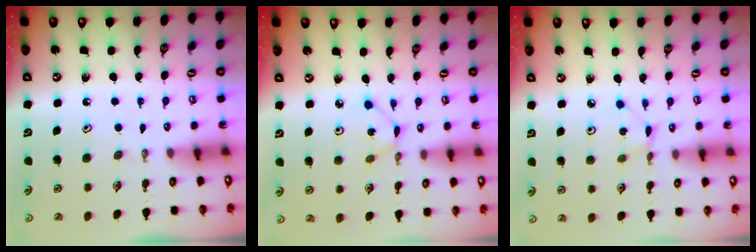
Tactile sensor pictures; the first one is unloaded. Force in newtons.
{"total": 1.3, "press": 1.3, "slide": 0.0}
{"total": 0.7, "press": 0.7, "slide": 0.1}